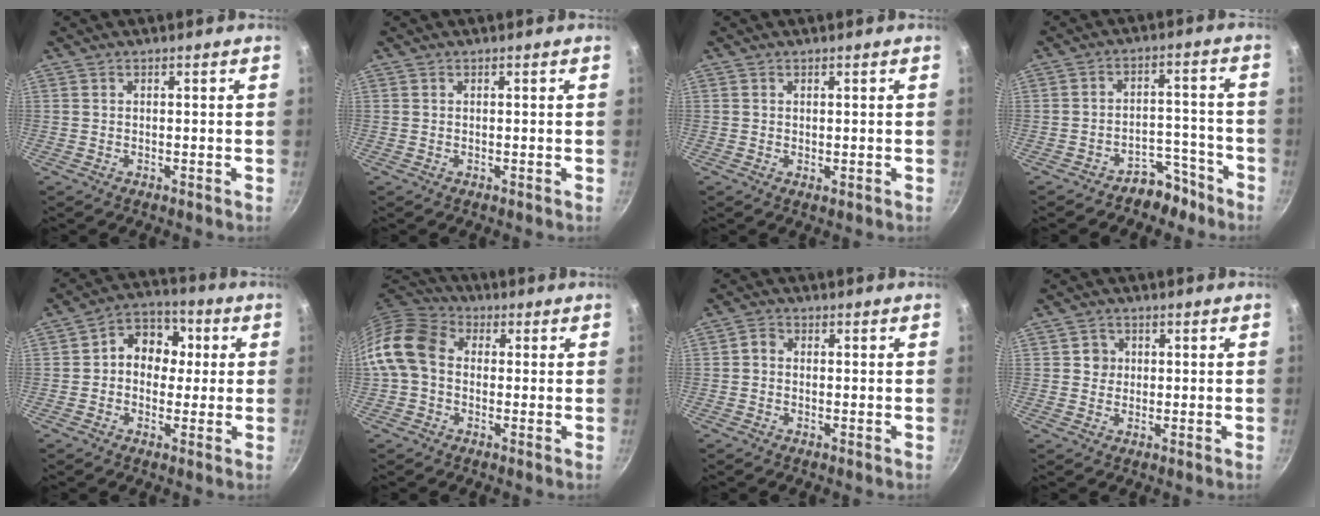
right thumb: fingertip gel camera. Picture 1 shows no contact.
{"total": 0.0}
{"total": 0.5, "force": [0.3, 0.3, 0.4], "torque": [-0.003, -0.007, 0.002]}
{"total": 7.0, "force": [-5.4, 4.0, 2.0], "torque": [0.015, 0.073, -0.071]}
{"total": 9.2, "force": [0.7, 7.5, 5.1], "torque": [-0.029, 0.020, -0.009]}
{"total": 11.2, "force": [0.0, 8.6, 7.1], "torque": [-0.117, 0.027, -0.023]}
{"total": 1.8, "force": [-0.4, 1.4, 1.0], "torque": [-0.021, 0.010, -0.013]}
{"total": 2.7, "force": [0.4, 2.6, 0.6], "torque": [0.006, 0.004, 0.001]}